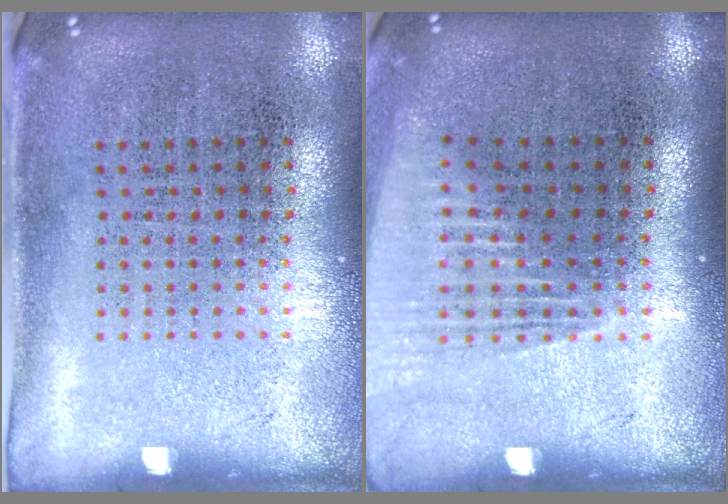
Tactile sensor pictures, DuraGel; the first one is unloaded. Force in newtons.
{"total": 1.4, "press": 1.3, "slide": 0.6}